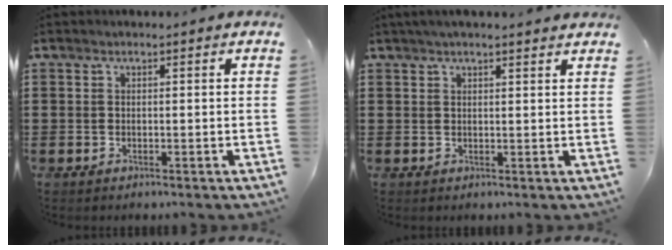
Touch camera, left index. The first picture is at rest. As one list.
[{"total": 2.2, "force": [1.9, 0.2, 1.1], "torque": [-0.026, 0.005, 0.035]}]